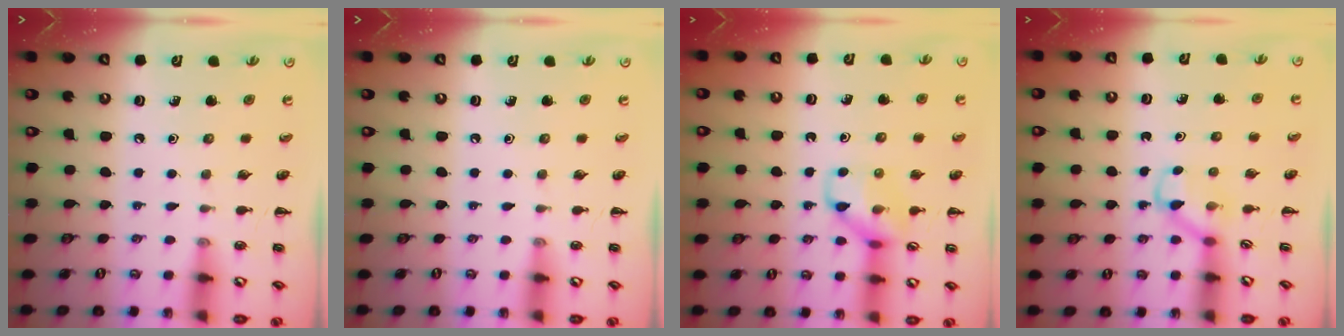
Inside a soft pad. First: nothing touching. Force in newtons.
{"total": 0.0}
{"total": 10.0, "press": 10.0, "slide": 0.5}
{"total": 3.5, "press": 3.2, "slide": 1.4}